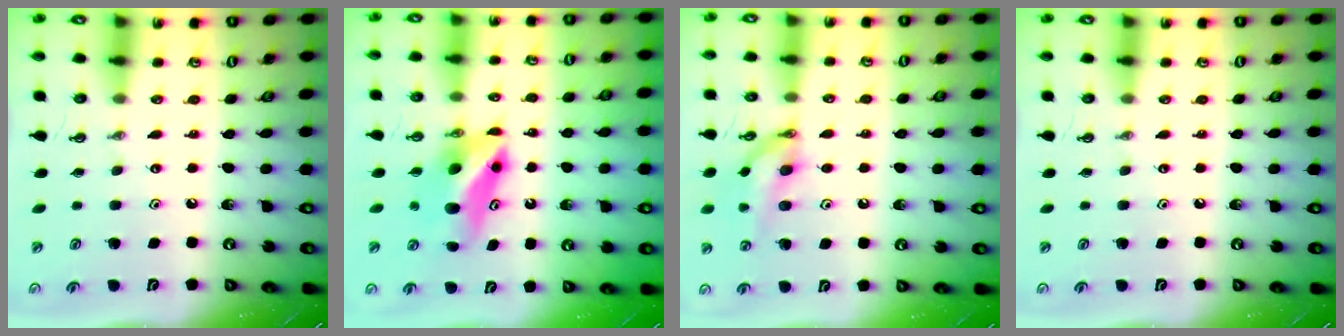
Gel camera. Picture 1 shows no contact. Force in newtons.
{"total": 8.2, "press": 7.4, "slide": 3.4}
{"total": 14.2, "press": 13.4, "slide": 4.6}
{"total": 0.0}